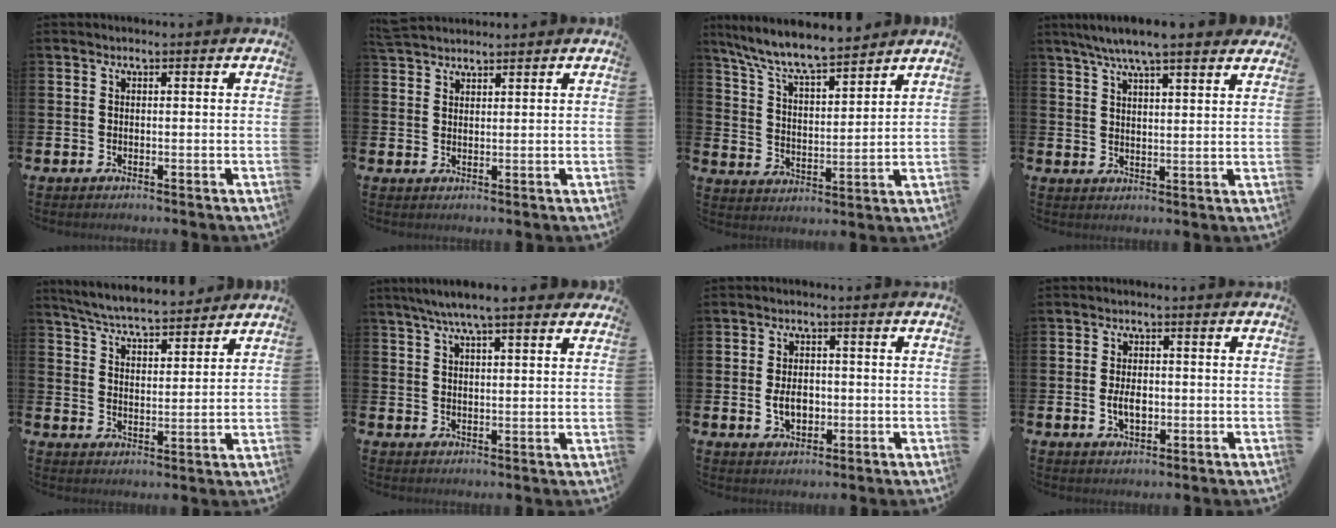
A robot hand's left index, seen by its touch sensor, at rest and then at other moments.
{"total": 3.2, "force": [3.1, 0.7, 0.3], "torque": [0.000, -0.014, 0.056]}
{"total": 8.4, "force": [7.8, 0.9, 2.8], "torque": [-0.090, -0.051, 0.140]}
{"total": 6.9, "force": [6.4, 0.6, 2.7], "torque": [-0.064, -0.021, 0.114]}
{"total": 5.9, "force": [5.8, 0.4, 1.1], "torque": [-0.048, -0.034, 0.104]}
{"total": 6.2, "force": [5.5, 0.5, 2.7], "torque": [-0.060, -0.014, 0.099]}
{"total": 3.7, "force": [-0.4, 2.5, 2.6], "torque": [-0.036, -0.001, -0.013]}
{"total": 3.2, "force": [-0.3, 1.9, 2.5], "torque": [-0.031, -0.001, -0.010]}